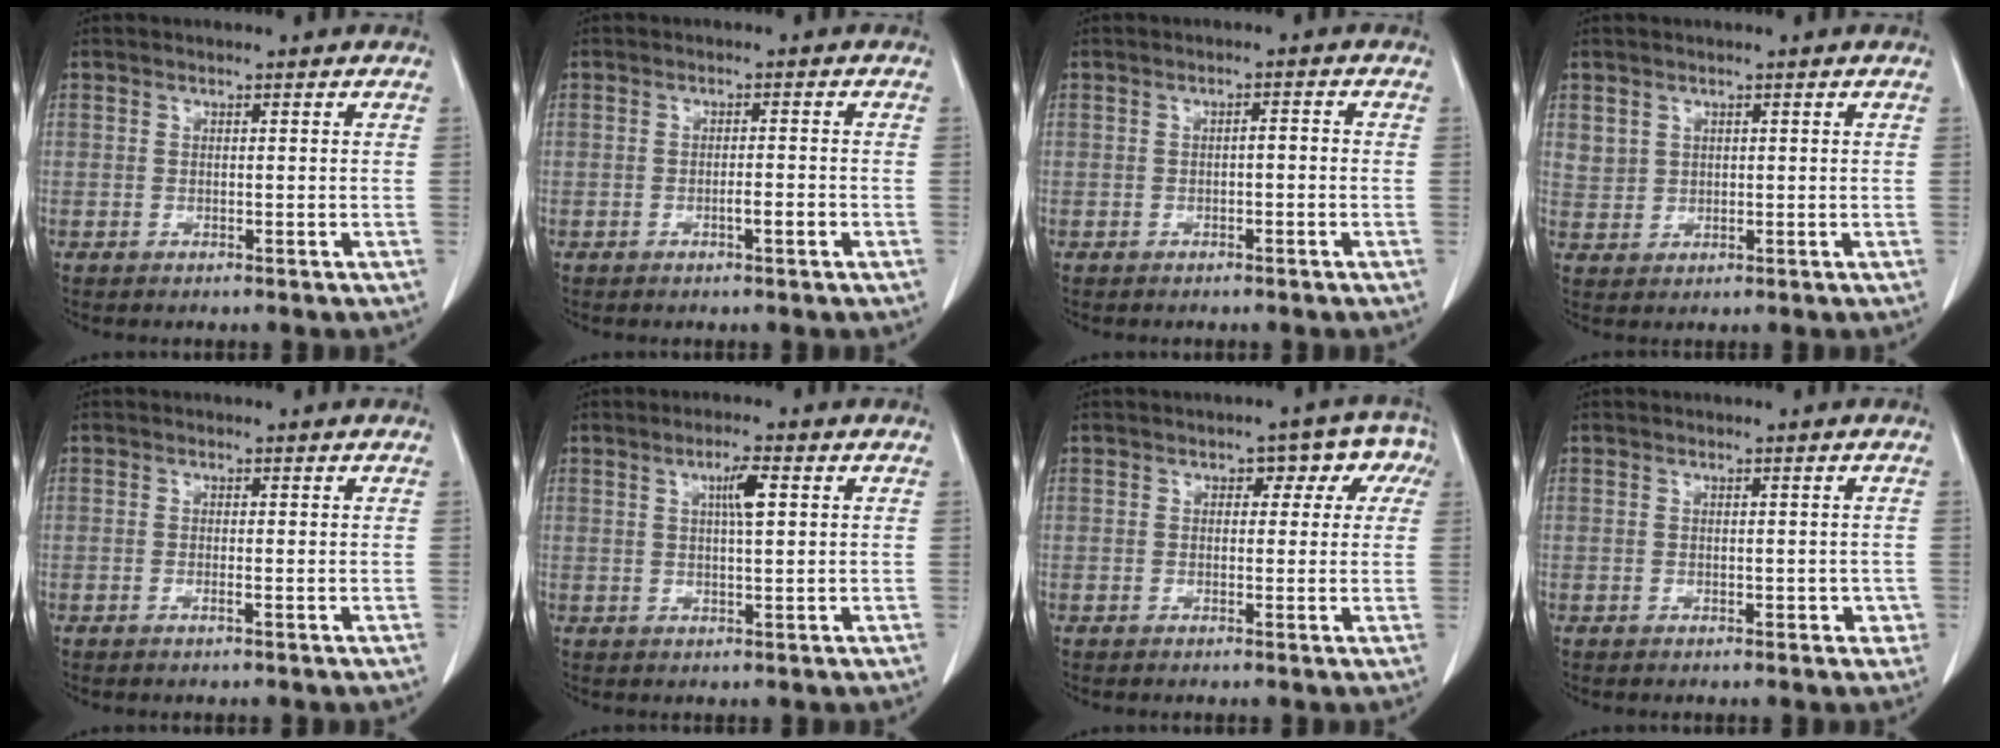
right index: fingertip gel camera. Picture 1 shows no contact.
{"total": 1.9, "force": [-0.9, 0.2, 1.7], "torque": [-0.028, 0.001, -0.014]}
{"total": 1.4, "force": [-0.4, 0.5, 1.3], "torque": [-0.018, 0.005, -0.006]}
{"total": 2.6, "force": [1.4, 2.2, 0.4], "torque": [0.004, 0.002, 0.028]}
{"total": 0.7, "force": [-0.4, -0.1, 0.6], "torque": [-0.012, -0.001, -0.005]}
{"total": 3.8, "force": [1.2, 0.4, 3.5], "torque": [-0.060, 0.002, 0.019]}
{"total": 5.9, "force": [1.6, 3.7, 4.3], "torque": [-0.028, 0.039, 0.013]}
{"total": 2.0, "force": [-0.6, 1.4, 1.3], "torque": [-0.006, 0.009, -0.004]}